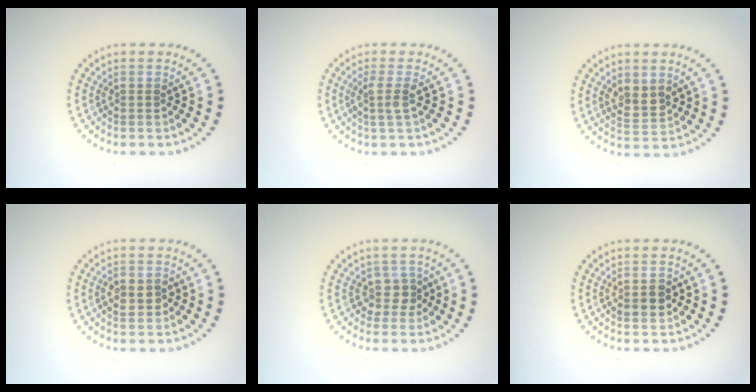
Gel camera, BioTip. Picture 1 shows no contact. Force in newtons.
{"total": 1.8, "press": 1.3, "slide": 1.2}
{"total": 2.4, "press": 2.3, "slide": 0.9}
{"total": 2.1, "press": 2.1, "slide": 0.2}
{"total": 2.2, "press": 1.8, "slide": 1.3}
{"total": 2.2, "press": 2.2, "slide": 0.2}